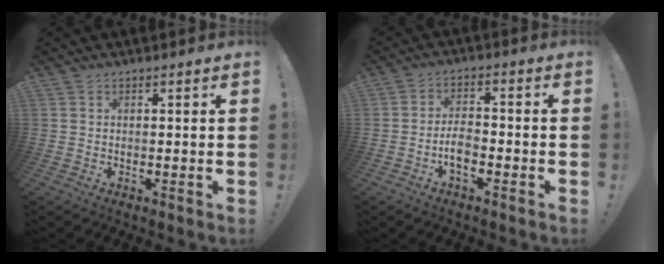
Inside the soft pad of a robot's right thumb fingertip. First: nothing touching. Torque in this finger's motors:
{"motor_torque": [0.81, 0.88, 0.69, -0.73, 0.25]}